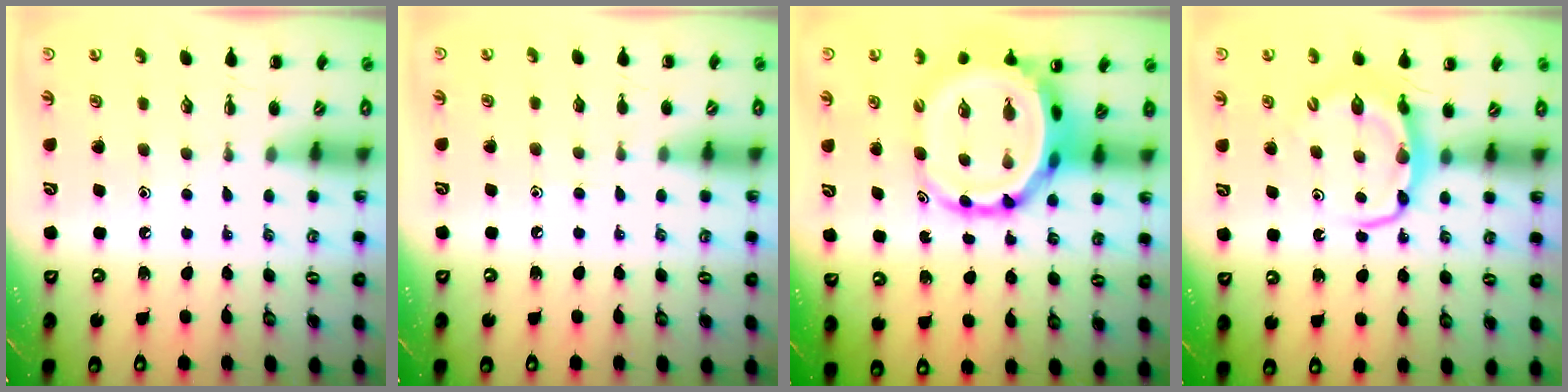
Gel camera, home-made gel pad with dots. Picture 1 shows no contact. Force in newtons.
{"total": 3.1, "press": 2.9, "slide": 1.1}
{"total": 9.6, "press": 9.3, "slide": 2.5}
{"total": 6.4, "press": 6.4, "slide": 0.4}